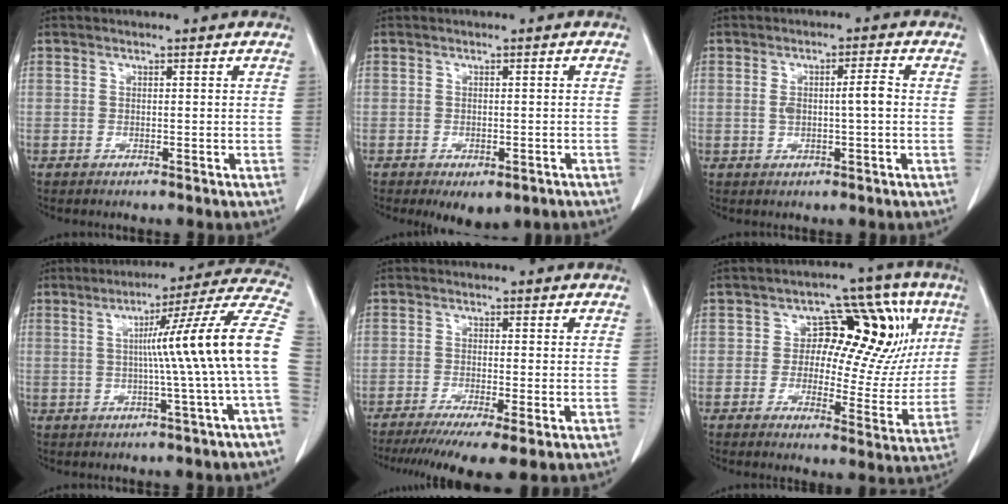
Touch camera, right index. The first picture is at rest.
{"total": 4.4, "force": [-2.9, 2.4, 2.3], "torque": [-0.017, -0.002, -0.033]}
{"total": 4.0, "force": [0.2, 0.6, 4.0], "torque": [-0.072, 0.013, 0.009]}
{"total": 15.5, "force": [-0.4, -2.7, 15.3], "torque": [-0.193, 0.018, -0.011]}
{"total": 9.4, "force": [-6.6, 0.5, 6.6], "torque": [-0.098, -0.020, -0.106]}
{"total": 14.9, "force": [4.0, 7.9, 12.0], "torque": [-0.126, 0.037, 0.053]}